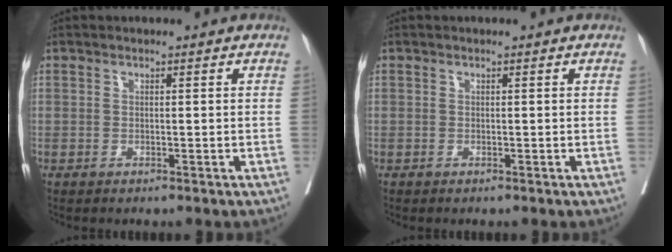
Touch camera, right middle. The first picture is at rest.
{"total": 0.0}